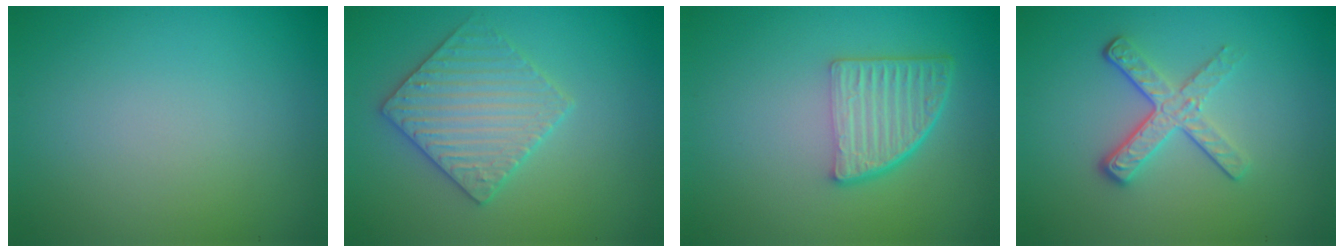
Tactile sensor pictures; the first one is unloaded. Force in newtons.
{"total": 3.5, "press": 3.5, "slide": 0.4}
{"total": 4.5, "press": 3.2, "slide": 3.2}
{"total": 3.5, "press": 2.5, "slide": 2.4}